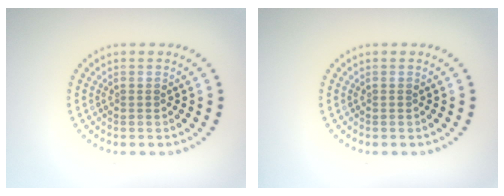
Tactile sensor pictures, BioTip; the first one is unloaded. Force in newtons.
{"total": 0.0}